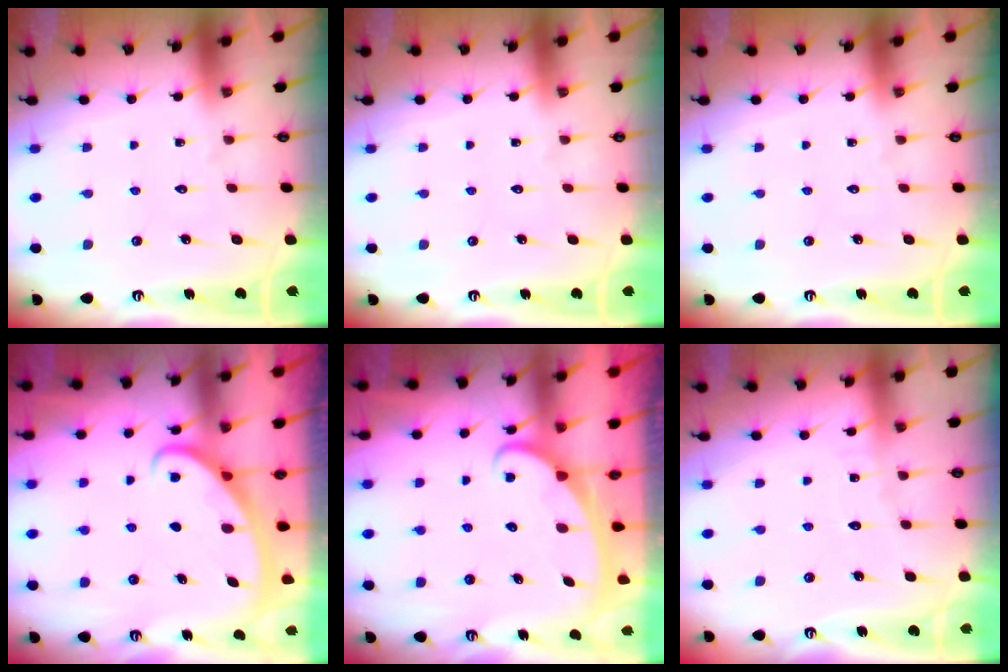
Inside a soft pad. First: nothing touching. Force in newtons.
{"total": 0.0}
{"total": 0.0}
{"total": 2.8, "press": 2.8, "slide": 0.4}
{"total": 2.4, "press": 2.4, "slide": 0.3}
{"total": 2.6, "press": 2.6, "slide": 0.3}